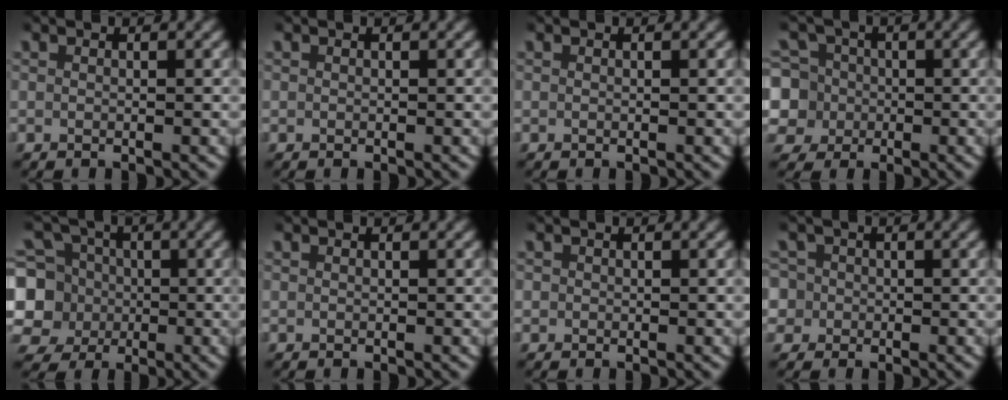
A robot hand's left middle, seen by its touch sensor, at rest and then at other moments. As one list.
[{"total": 0.0}, {"total": 0.0}, {"total": 10.9, "force": [-2.6, 10.2, 2.8], "torque": [-0.090, -0.049, -0.045]}, {"total": 10.4, "force": [-1.5, 9.7, 3.4], "torque": [-0.086, -0.038, -0.027]}, {"total": 0.0}, {"total": 1.1, "force": [0.1, 1.0, 0.2], "torque": [-0.006, -0.001, -0.002]}, {"total": 4.5, "force": [-0.4, 4.3, 1.2], "torque": [-0.034, -0.013, -0.010]}]